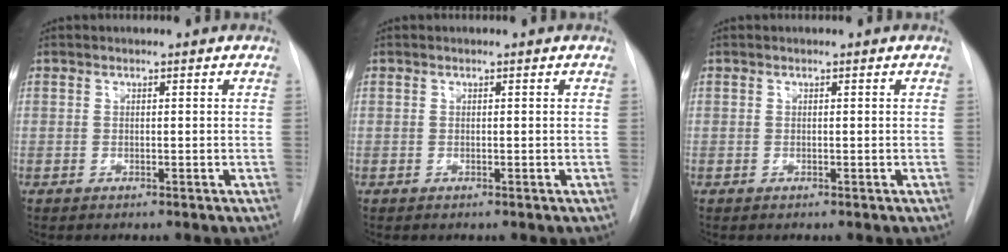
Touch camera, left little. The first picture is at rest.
{"total": 0.0}
{"total": 0.0}